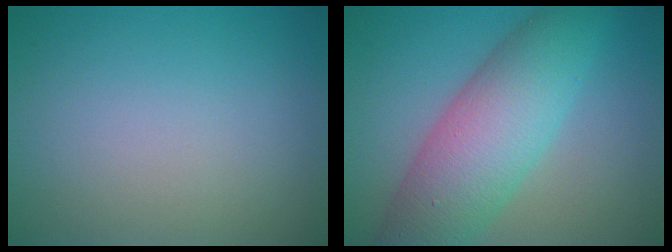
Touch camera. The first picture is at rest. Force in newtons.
{"total": 8.8, "press": 8.8, "slide": 0.3}